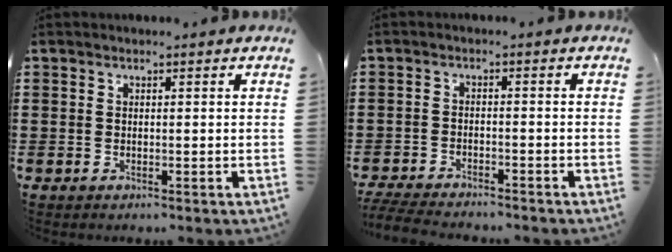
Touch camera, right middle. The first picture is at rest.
{"total": 3.7, "force": [-3.6, 0.2, 0.7], "torque": [-0.028, -0.007, -0.079]}